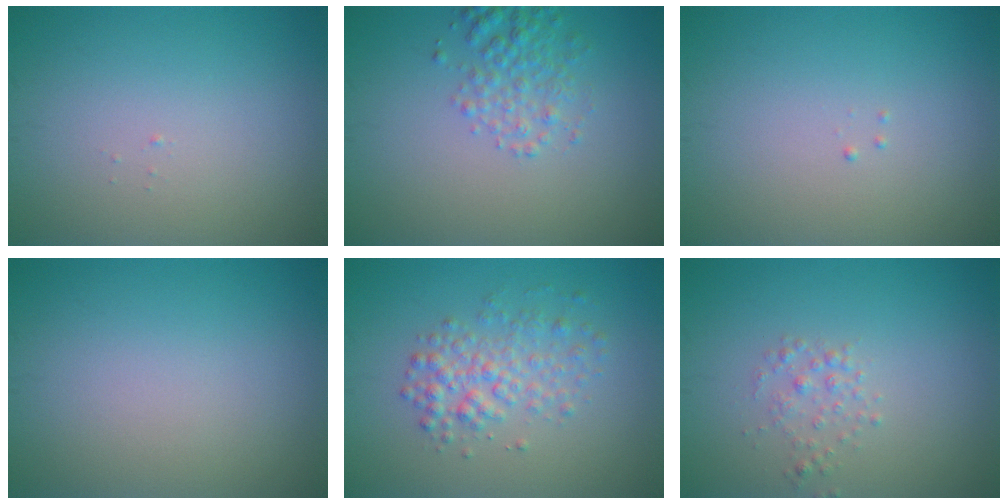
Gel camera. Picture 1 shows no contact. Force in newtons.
{"total": 2.7, "press": 2.7, "slide": 0.1}
{"total": 0.0}
{"total": 0.0}
{"total": 3.2, "press": 3.2, "slide": 0.1}
{"total": 1.3, "press": 1.3, "slide": 0.0}